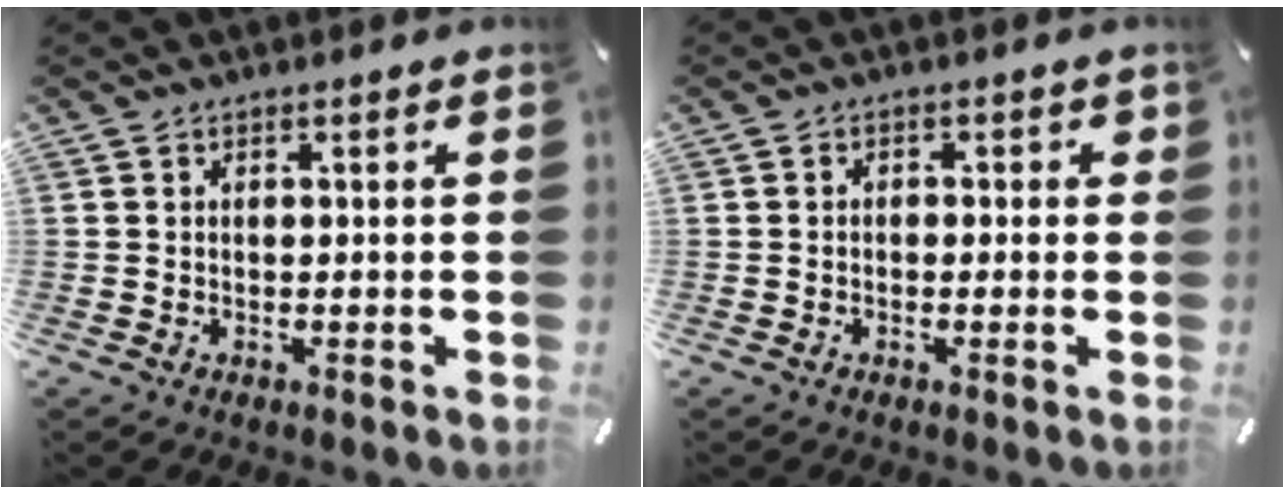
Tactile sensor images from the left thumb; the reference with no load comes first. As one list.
[{"total": 1.5, "force": [-0.9, 1.1, 0.7], "torque": [-0.014, 0.008, -0.019]}]